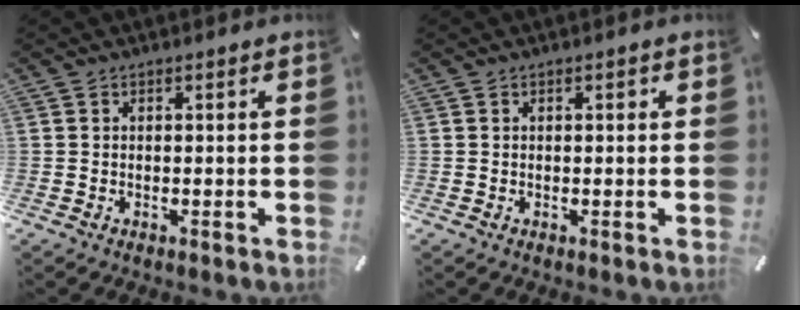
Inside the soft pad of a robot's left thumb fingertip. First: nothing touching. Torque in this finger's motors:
{"motor_torque": [0.05, 0.34, 0.00, -0.09, 0.02]}